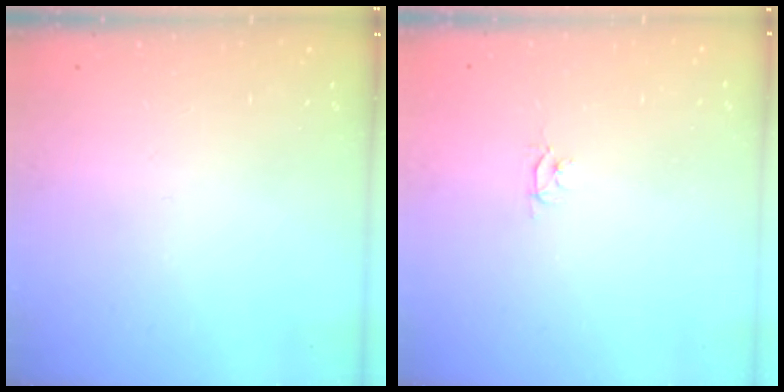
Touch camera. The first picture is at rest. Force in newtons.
{"total": 2.6, "press": 2.6, "slide": 0.3}